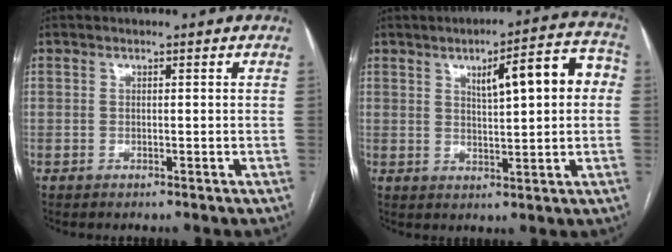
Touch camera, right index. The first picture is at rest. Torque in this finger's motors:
{"motor_torque": [0.35, 0.09, 0.24, 0.05]}